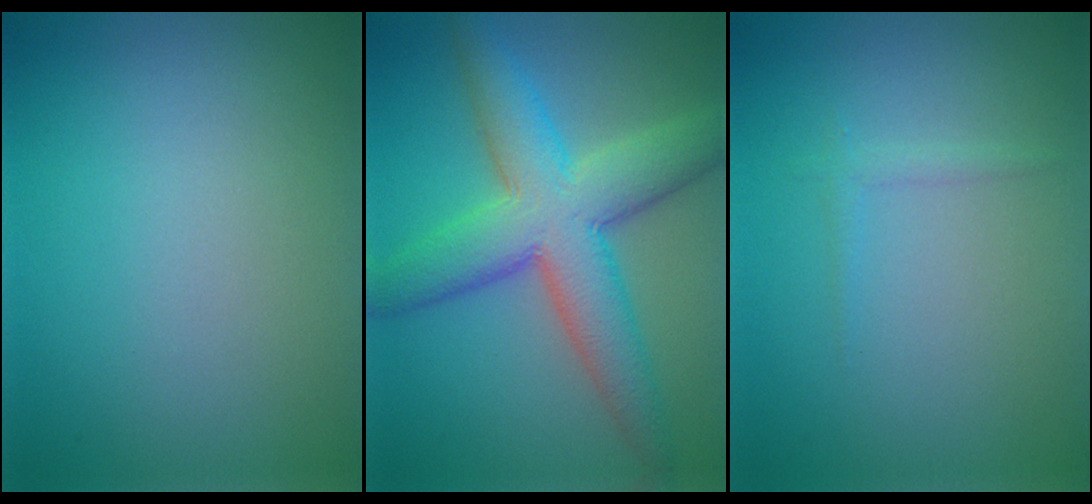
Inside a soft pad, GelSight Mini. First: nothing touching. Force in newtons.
{"total": 8.5, "press": 8.5, "slide": 0.3}
{"total": 0.8, "press": 0.8, "slide": 0.1}